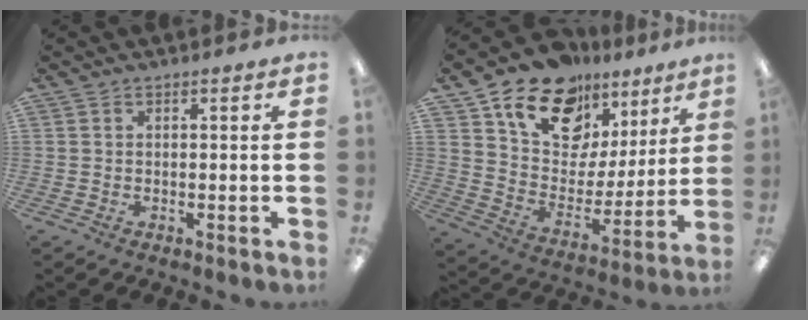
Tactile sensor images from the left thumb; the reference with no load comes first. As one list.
[{"total": 16.9, "force": [11.7, 10.3, 6.6], "torque": [-0.128, -0.073, 0.215]}]